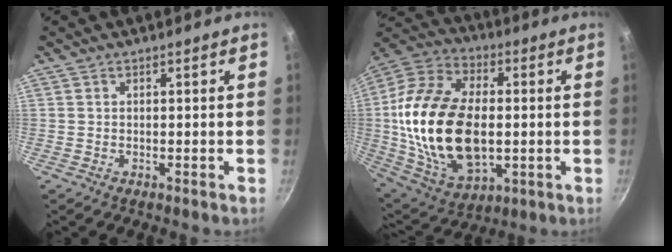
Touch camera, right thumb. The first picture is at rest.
{"total": 25.9, "force": [-0.5, 15.7, 20.7], "torque": [-0.393, 0.011, -0.005]}